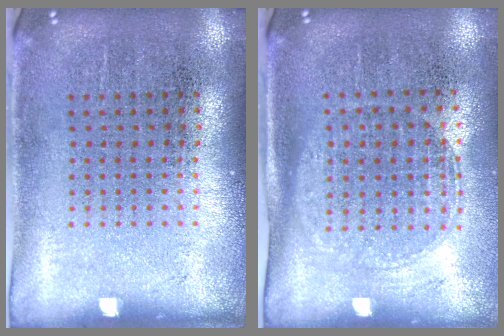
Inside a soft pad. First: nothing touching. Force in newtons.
{"total": 1.5, "press": 1.3, "slide": 0.7}